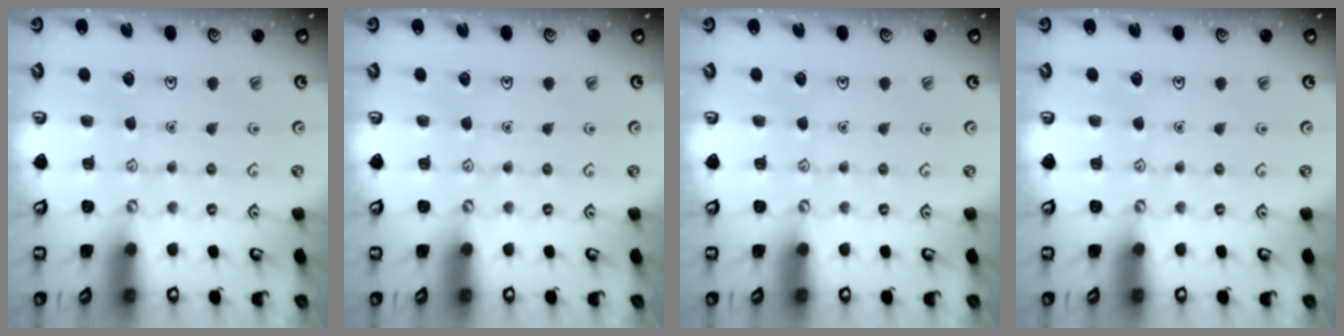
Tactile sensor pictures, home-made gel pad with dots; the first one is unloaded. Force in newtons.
{"total": 0.0}
{"total": 0.0}
{"total": 0.0}